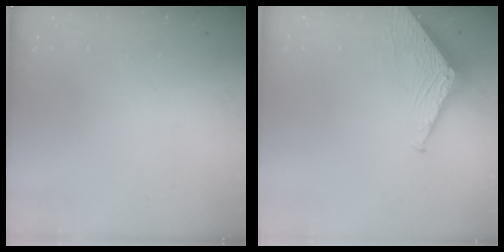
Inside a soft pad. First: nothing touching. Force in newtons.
{"total": 3.8, "press": 3.7, "slide": 0.5}